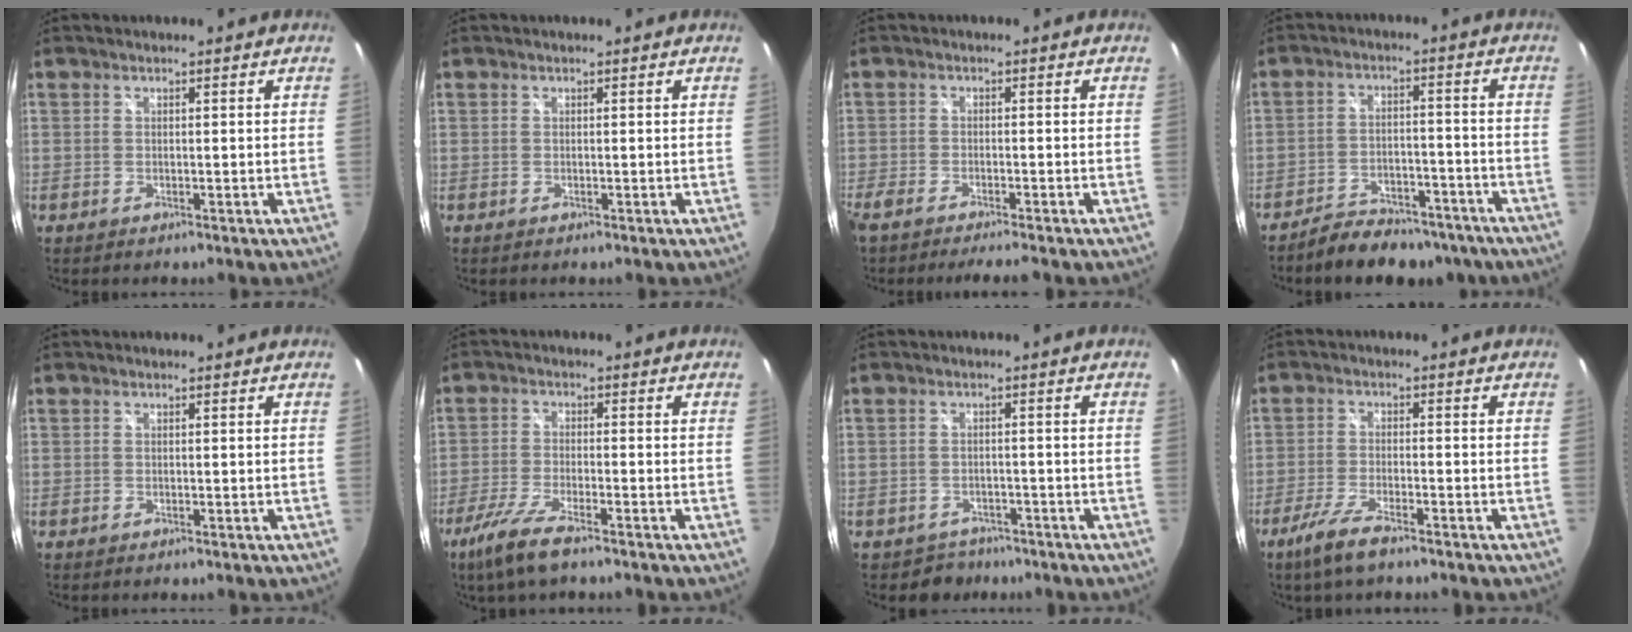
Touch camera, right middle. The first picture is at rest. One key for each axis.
{"total": 0.0}
{"total": 5.3, "fx": -4.7, "fy": 0.2, "fz": 2.5, "tx": -0.066, "ty": -0.017, "tz": -0.083}
{"total": 13.5, "fx": -11.1, "fy": 5.8, "fz": 4.9, "tx": -0.105, "ty": 0.010, "tz": -0.145}
{"total": 0.0}
{"total": 7.9, "fx": -5.7, "fy": 1.3, "fz": 5.4, "tx": -0.134, "ty": -0.020, "tz": -0.111}
{"total": 4.2, "fx": -3.0, "fy": 2.9, "fz": -0.2, "tx": -0.004, "ty": 0.009, "tz": -0.045}
{"total": 6.4, "fx": -4.7, "fy": 1.1, "fz": 4.2, "tx": -0.107, "ty": -0.013, "tz": -0.092}